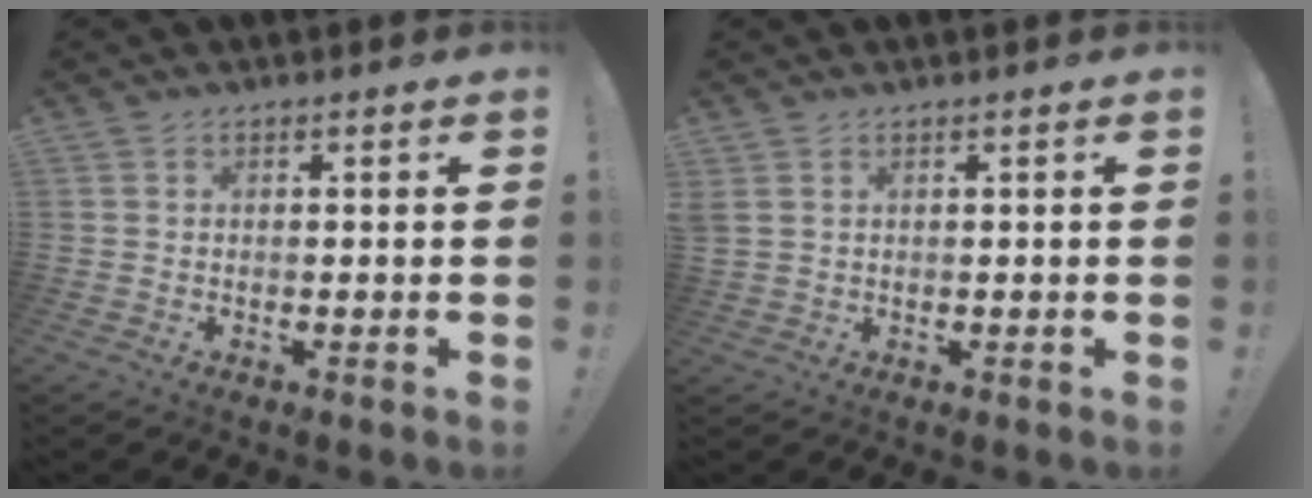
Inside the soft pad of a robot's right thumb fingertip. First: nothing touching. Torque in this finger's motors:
{"motor_torque": [0.18, 0.21, 0.88, 0.43, 0.07]}